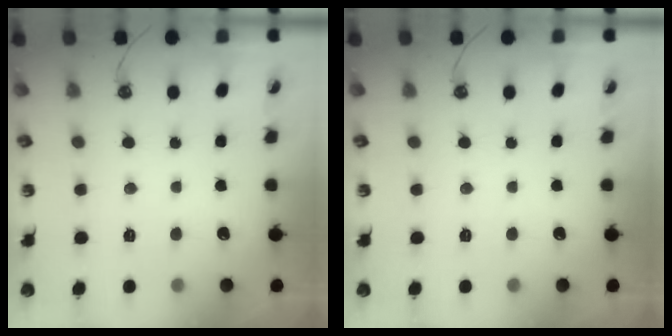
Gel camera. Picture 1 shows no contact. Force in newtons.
{"total": 0.0}